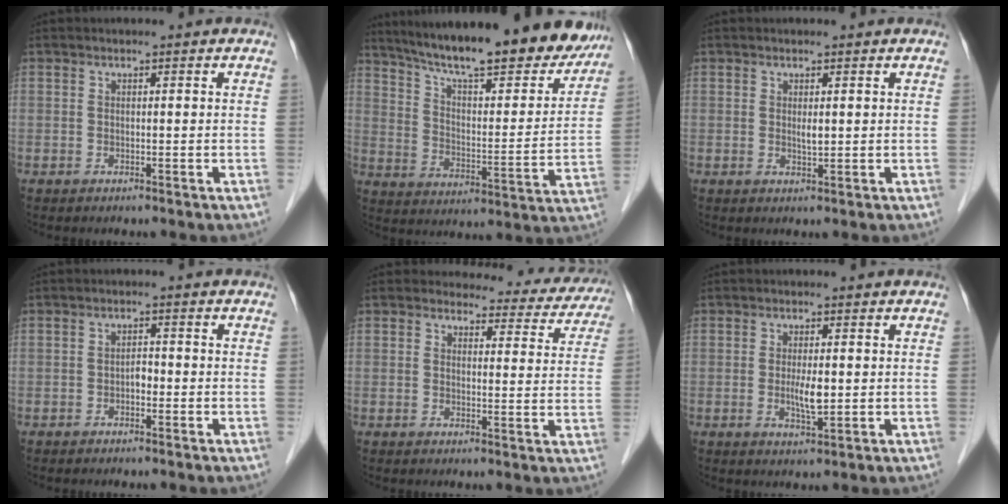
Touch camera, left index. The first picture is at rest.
{"total": 25.0, "force": [21.3, 4.6, 12.2], "torque": [-0.188, -0.020, 0.297]}
{"total": 1.2, "force": [0.3, 0.4, 1.1], "torque": [-0.023, -0.003, 0.007]}
{"total": 1.5, "force": [-0.6, 0.8, 1.1], "torque": [-0.016, 0.005, -0.012]}
{"total": 12.1, "force": [11.3, 3.8, 1.4], "torque": [0.019, -0.029, 0.100]}
{"total": 3.5, "force": [-0.1, 0.9, 3.4], "torque": [-0.064, -0.004, 0.000]}